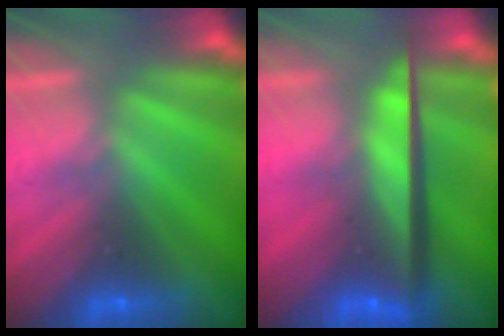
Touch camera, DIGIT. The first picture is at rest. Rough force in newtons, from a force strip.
{"total": 8.2}